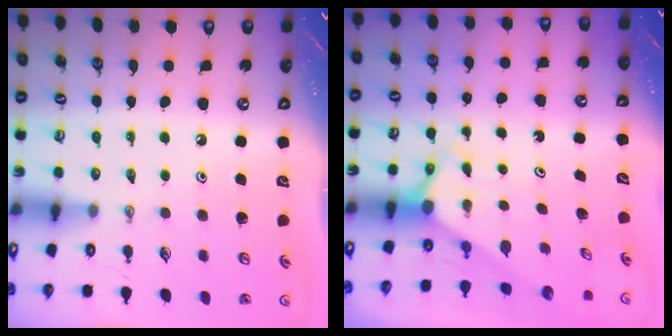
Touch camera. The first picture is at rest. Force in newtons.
{"total": 2.8, "press": 2.8, "slide": 0.0}